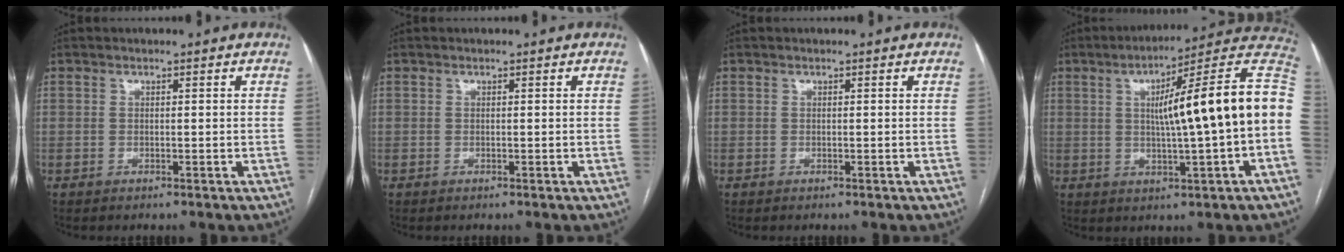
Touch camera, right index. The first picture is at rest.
{"total": 0.0}
{"total": 0.0}
{"total": 18.1, "force": [1.1, 0.0, 18.1], "torque": [-0.237, 0.034, 0.009]}